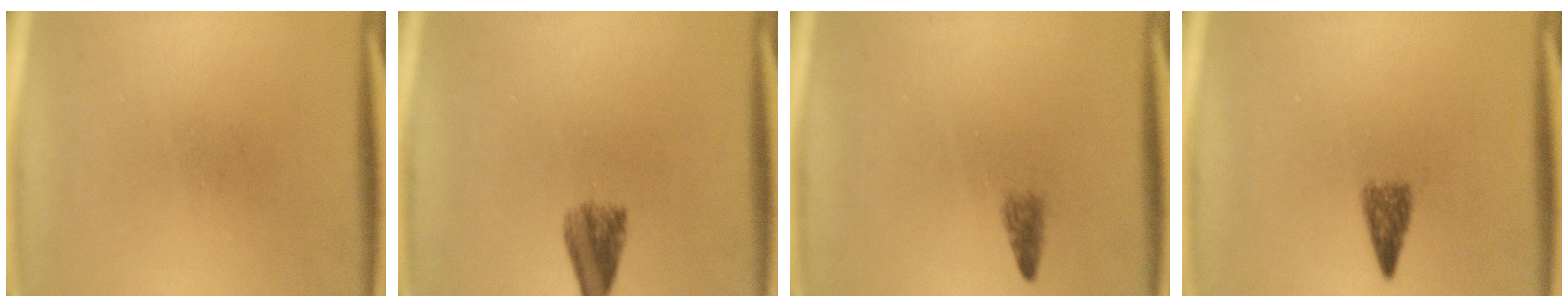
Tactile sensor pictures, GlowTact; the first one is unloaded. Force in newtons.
{"total": 4.1}
{"total": 1.4}
{"total": 2.5}